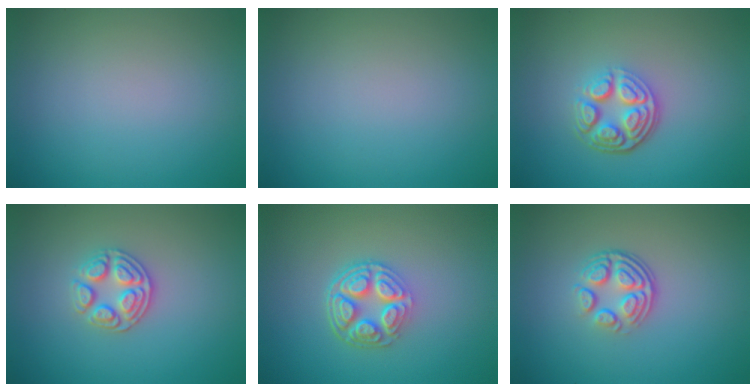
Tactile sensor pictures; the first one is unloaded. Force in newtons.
{"total": 0.0}
{"total": 4.7, "press": 3.4, "slide": 3.1}
{"total": 3.0, "press": 2.8, "slide": 1.1}
{"total": 5.0, "press": 3.7, "slide": 3.3}
{"total": 3.9, "press": 2.7, "slide": 2.8}